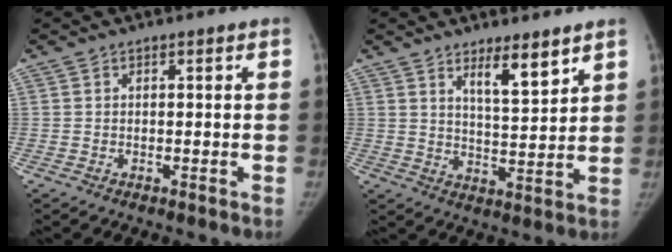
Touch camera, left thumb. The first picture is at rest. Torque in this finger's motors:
{"motor_torque": [0.15, 0.43, 0.29, 0.07, 0.15]}